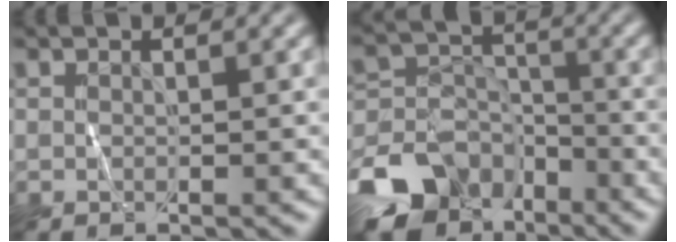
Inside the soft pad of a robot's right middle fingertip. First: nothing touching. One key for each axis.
{"total": 10.4, "fx": -6.9, "fy": 7.0, "fz": 3.4, "tx": -0.060, "ty": 0.009, "tz": -0.130}